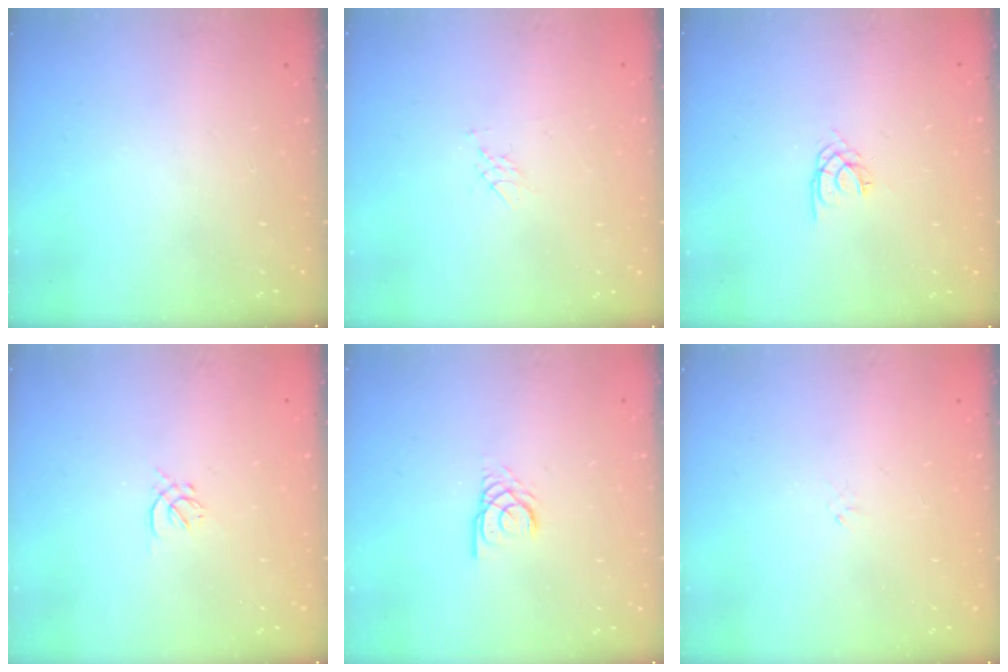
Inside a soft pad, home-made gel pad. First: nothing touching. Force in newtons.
{"total": 3.5, "press": 3.3, "slide": 1.1}
{"total": 1.7, "press": 1.7, "slide": 0.1}
{"total": 1.0, "press": 0.9, "slide": 0.4}
{"total": 2.8, "press": 2.8, "slide": 0.1}
{"total": 1.2, "press": 1.2, "slide": 0.4}